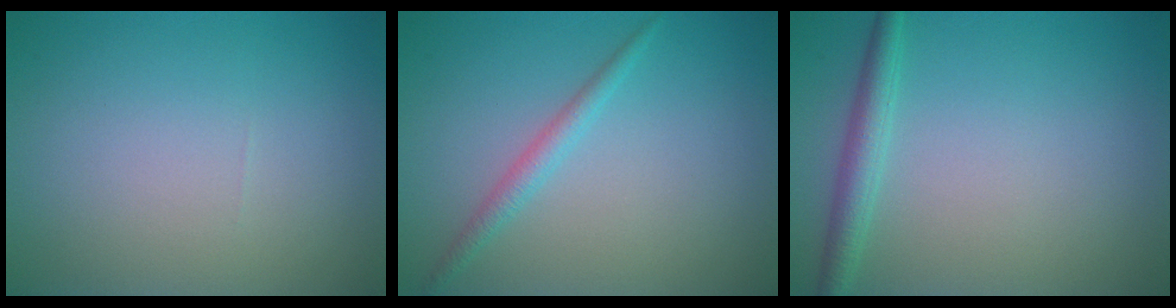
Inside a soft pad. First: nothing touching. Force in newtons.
{"total": 1.6, "press": 1.6, "slide": 0.1}
{"total": 2.3, "press": 2.3, "slide": 0.1}